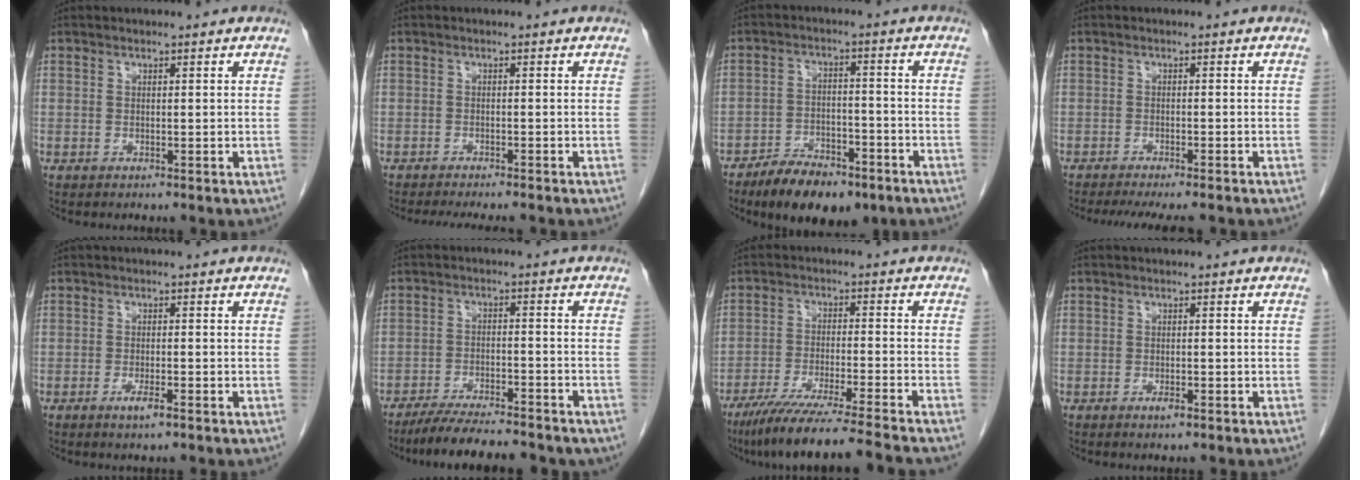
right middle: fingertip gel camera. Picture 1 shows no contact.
{"total": 7.9, "force": [-7.0, 1.2, 3.5], "torque": [-0.047, -0.014, -0.092]}
{"total": 10.4, "force": [-7.5, 4.1, 5.9], "torque": [-0.090, -0.004, -0.122]}
{"total": 9.8, "force": [-8.5, 1.3, 4.6], "torque": [-0.062, -0.016, -0.112]}
{"total": 2.3, "force": [-1.3, 0.3, 1.9], "torque": [-0.032, -0.002, -0.022]}
{"total": 12.2, "force": [-10.6, 2.0, 5.7], "torque": [-0.083, -0.009, -0.158]}
{"total": 15.1, "force": [-12.9, -1.8, 7.7], "torque": [-0.113, -0.043, -0.208]}
{"total": 1.2, "force": [-0.7, 0.3, 1.0], "torque": [-0.015, 0.000, -0.010]}